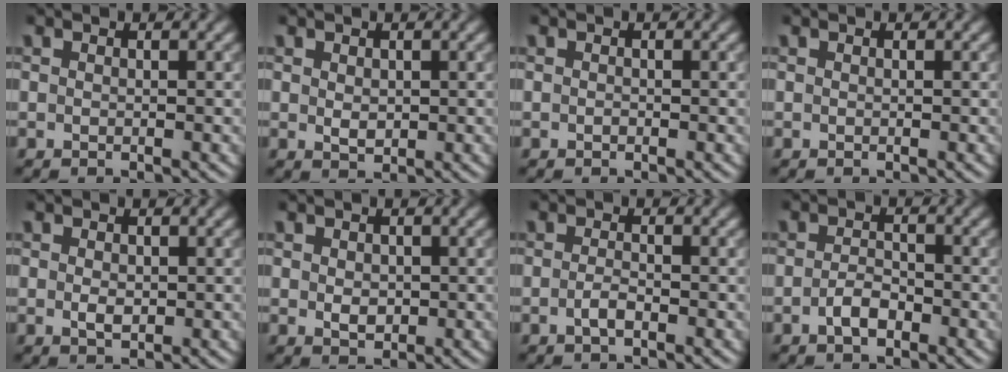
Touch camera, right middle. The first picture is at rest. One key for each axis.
{"total": 1.3, "fx": 0.2, "fy": 0.9, "fz": 0.9, "tx": -0.015, "ty": -0.003, "tz": 0.008}
{"total": 0.0}
{"total": 0.0}
{"total": 1.4, "fx": 0.0, "fy": 0.9, "fz": 1.0, "tx": -0.020, "ty": -0.003, "tz": 0.002}
{"total": 1.6, "fx": 0.0, "fy": 1.2, "fz": 1.1, "tx": -0.018, "ty": -0.004, "tz": 0.003}
{"total": 1.3, "fx": -0.6, "fy": 0.4, "fz": 1.1, "tx": -0.022, "ty": 0.001, "tz": -0.012}
{"total": 2.1, "fx": -1.0, "fy": 1.0, "fz": 1.5, "tx": -0.029, "ty": 0.001, "tz": -0.022}